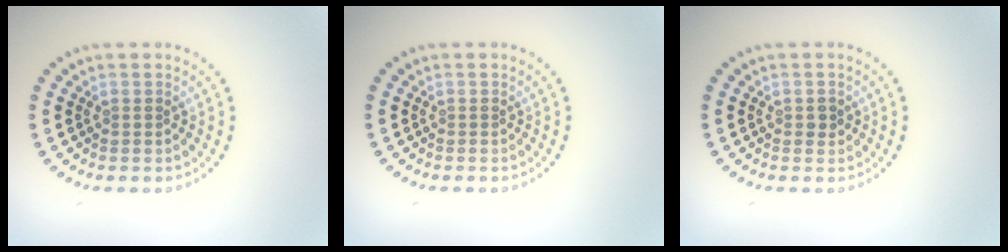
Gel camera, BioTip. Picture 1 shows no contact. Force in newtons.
{"total": 0.0}
{"total": 0.9, "press": 0.9, "slide": 0.2}